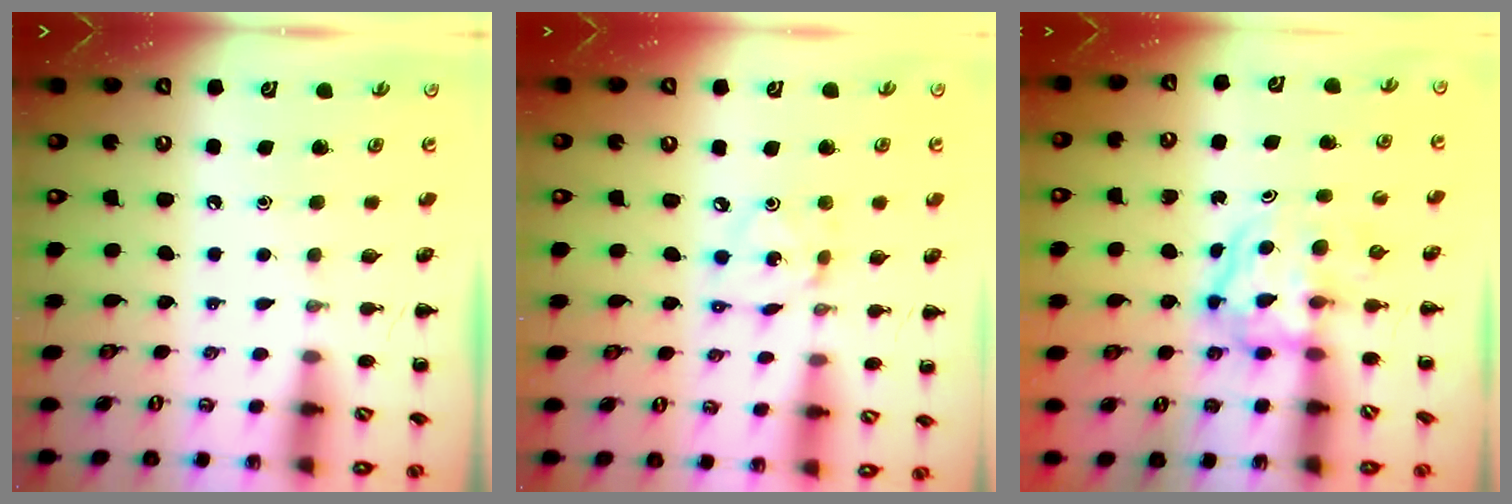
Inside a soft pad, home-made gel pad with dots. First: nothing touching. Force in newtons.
{"total": 2.6, "press": 2.6, "slide": 0.5}
{"total": 3.7, "press": 3.7, "slide": 0.4}